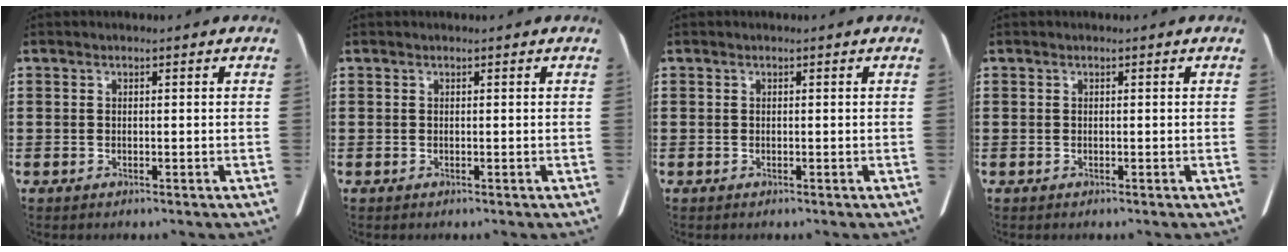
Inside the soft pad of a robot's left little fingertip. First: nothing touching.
{"total": 0.0}
{"total": 0.0}
{"total": 0.0}